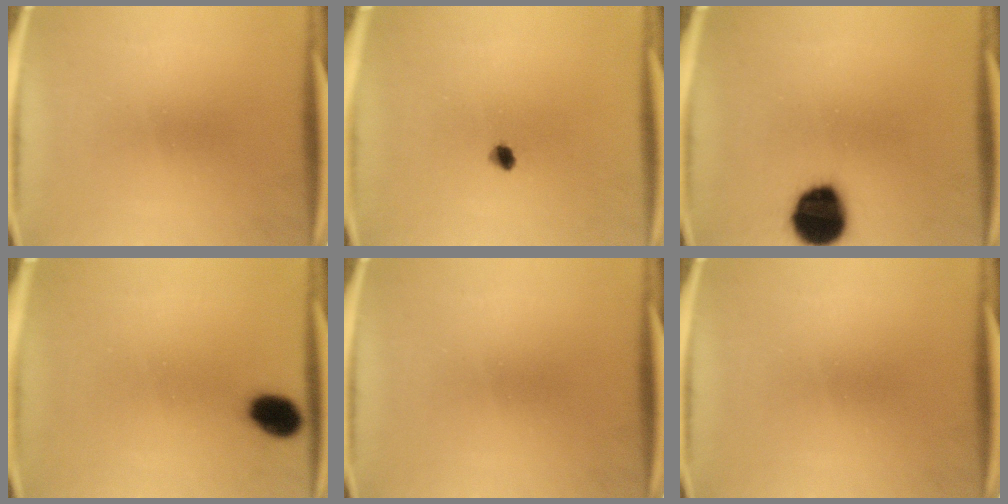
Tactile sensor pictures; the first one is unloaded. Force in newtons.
{"total": 1.9}
{"total": 14.2}
{"total": 6.0}
{"total": 0.0}
{"total": 0.0}